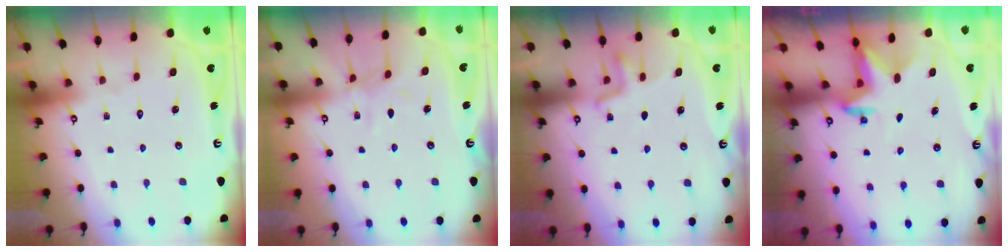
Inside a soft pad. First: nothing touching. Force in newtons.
{"total": 5.9, "press": 5.9, "slide": 0.7}
{"total": 3.0, "press": 2.9, "slide": 0.8}
{"total": 2.8, "press": 2.8, "slide": 0.2}